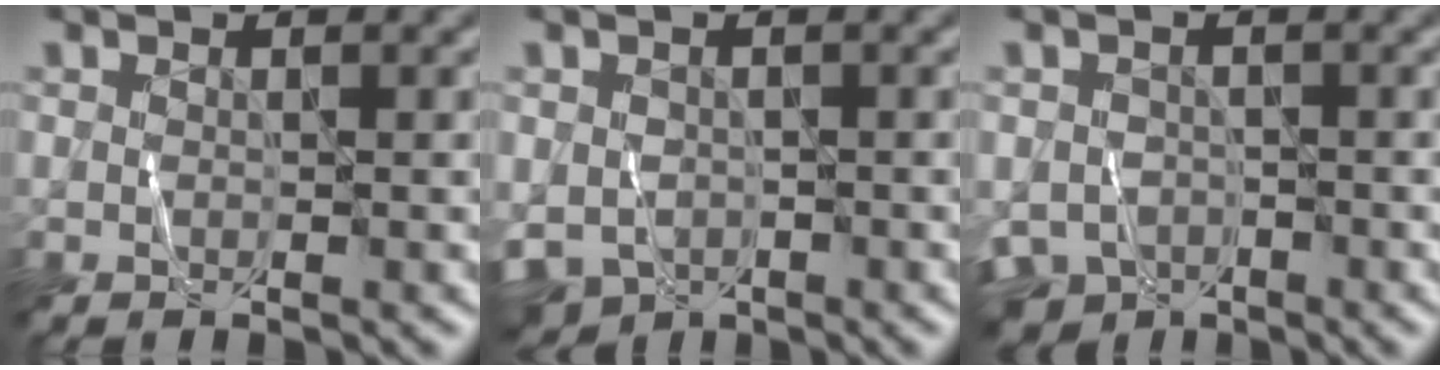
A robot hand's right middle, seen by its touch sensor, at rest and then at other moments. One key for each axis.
{"total": 3.9, "fx": -1.9, "fy": 2.8, "fz": 2.0, "tx": -0.041, "ty": -0.014, "tz": -0.034}
{"total": 4.9, "fx": -3.2, "fy": 3.2, "fz": 1.9, "tx": -0.034, "ty": -0.018, "tz": -0.061}